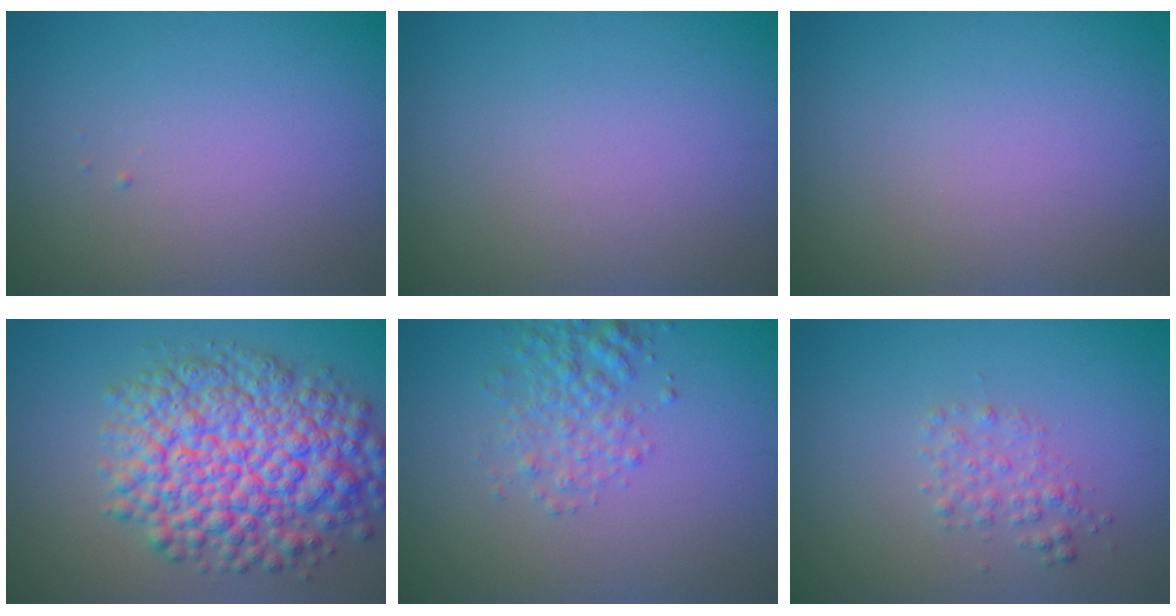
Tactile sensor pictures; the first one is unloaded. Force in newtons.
{"total": 0.0}
{"total": 0.0}
{"total": 10.5, "press": 10.5, "slide": 0.3}
{"total": 2.9, "press": 2.9, "slide": 0.1}
{"total": 1.6, "press": 1.6, "slide": 0.0}